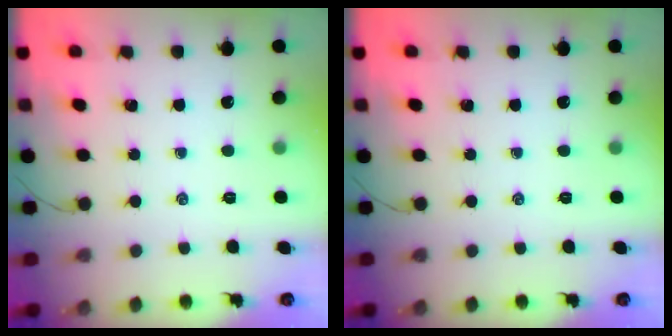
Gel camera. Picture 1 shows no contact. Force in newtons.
{"total": 0.0}